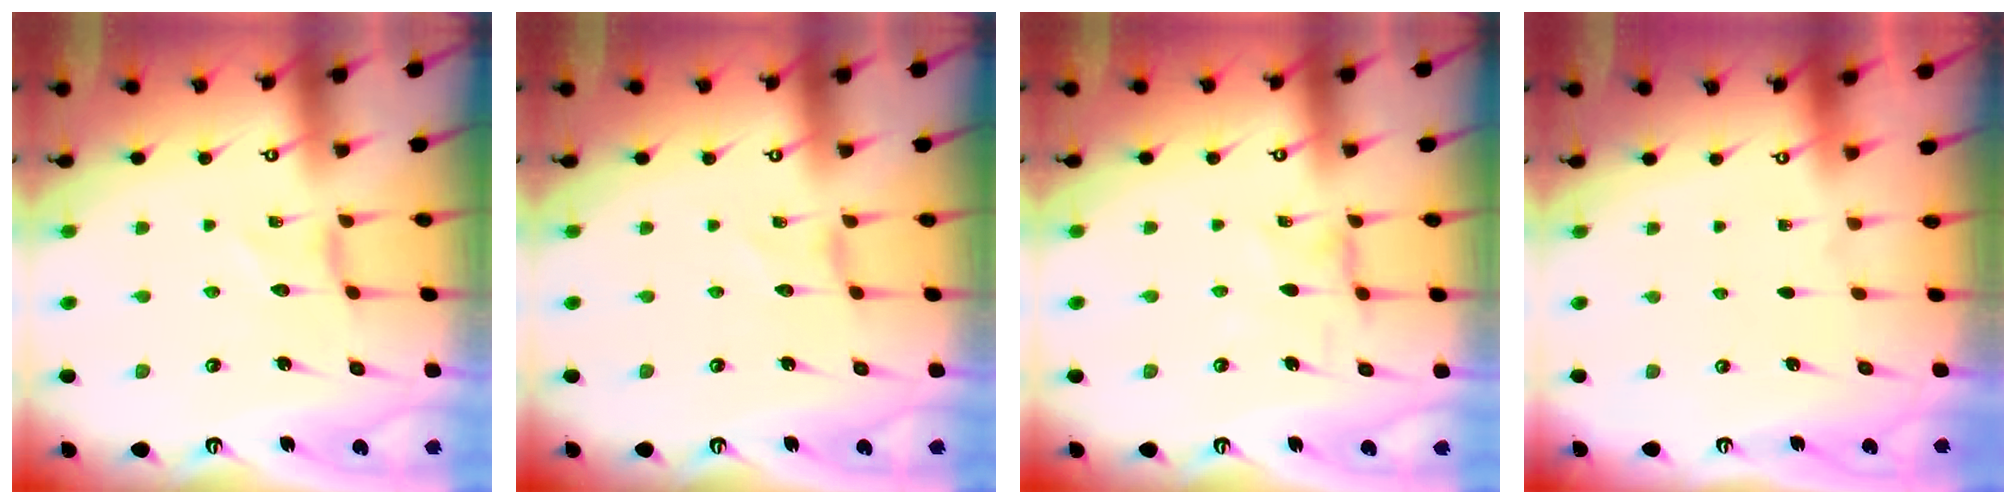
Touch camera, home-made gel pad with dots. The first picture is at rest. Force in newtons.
{"total": 0.0}
{"total": 0.9, "press": 0.8, "slide": 0.3}
{"total": 0.0}